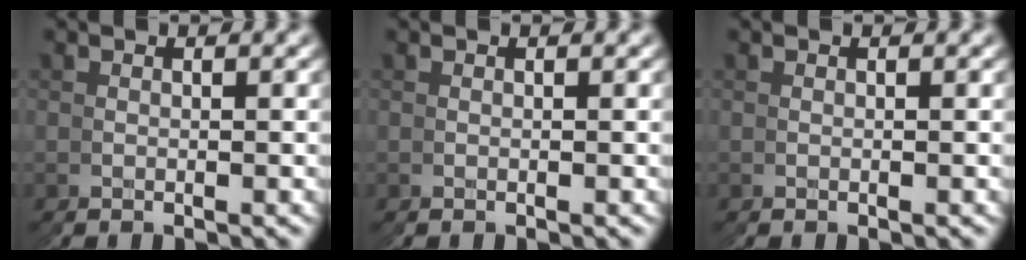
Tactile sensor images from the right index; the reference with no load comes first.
{"total": 0.0}
{"total": 0.0}